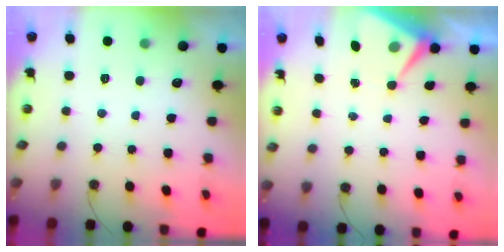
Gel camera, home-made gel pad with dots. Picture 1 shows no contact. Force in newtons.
{"total": 8.2, "press": 8.2, "slide": 0.1}